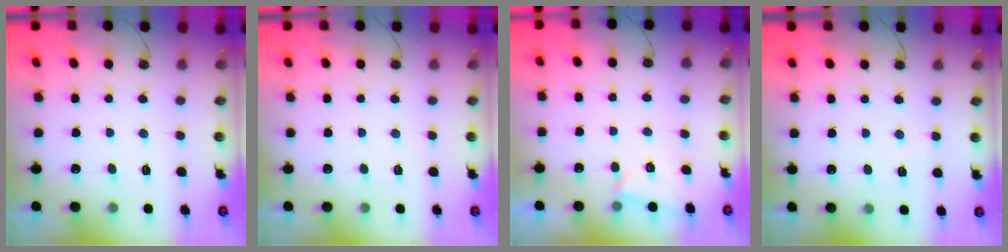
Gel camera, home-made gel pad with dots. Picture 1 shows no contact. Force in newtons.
{"total": 0.0}
{"total": 1.9, "press": 1.8, "slide": 0.6}
{"total": 2.7, "press": 2.4, "slide": 1.1}